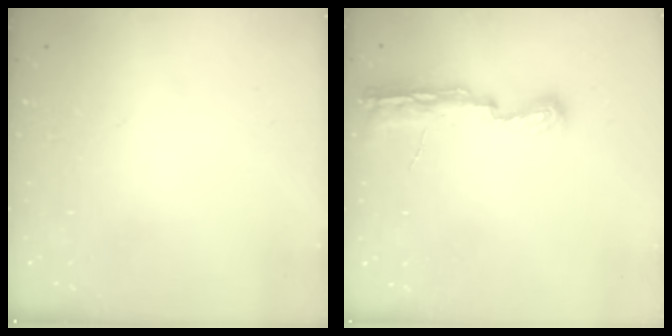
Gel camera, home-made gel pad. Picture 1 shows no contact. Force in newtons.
{"total": 8.1, "press": 8.0, "slide": 0.9}